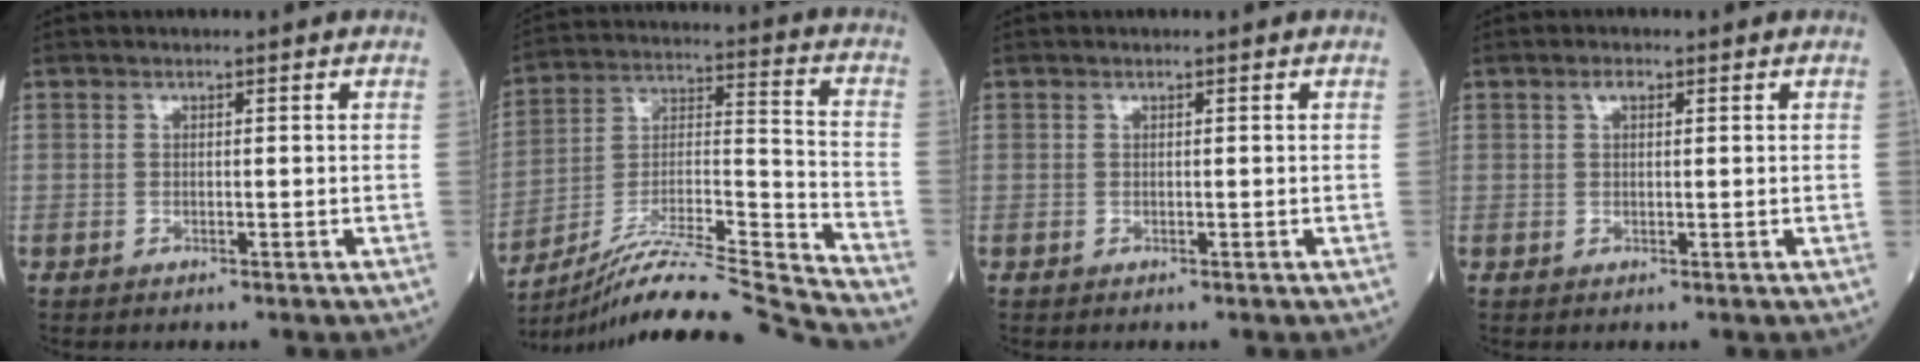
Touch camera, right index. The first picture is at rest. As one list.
[{"total": 21.3, "force": [-19.6, -2.7, 7.8], "torque": [-0.153, -0.003, -0.333]}, {"total": 0.0}, {"total": 1.3, "force": [0.7, 0.6, 1.0], "torque": [-0.021, 0.006, 0.011]}]